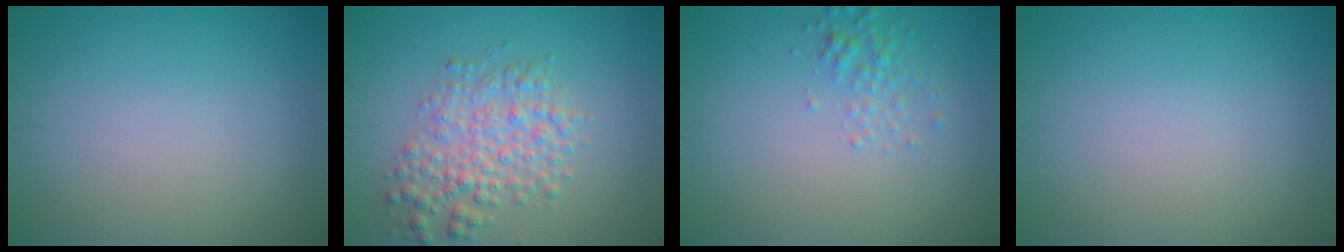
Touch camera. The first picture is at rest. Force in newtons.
{"total": 4.2, "press": 4.2, "slide": 0.1}
{"total": 1.6, "press": 1.6, "slide": 0.1}
{"total": 0.0}